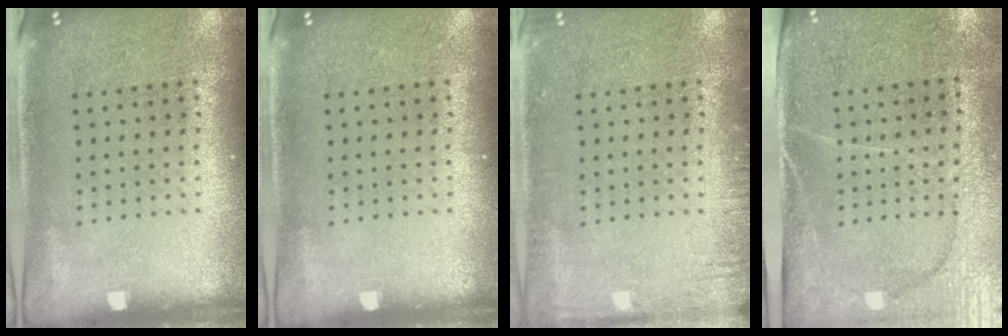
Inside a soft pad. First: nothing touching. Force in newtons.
{"total": 0.0}
{"total": 1.7, "press": 1.7, "slide": 0.2}
{"total": 3.0, "press": 2.8, "slide": 1.1}